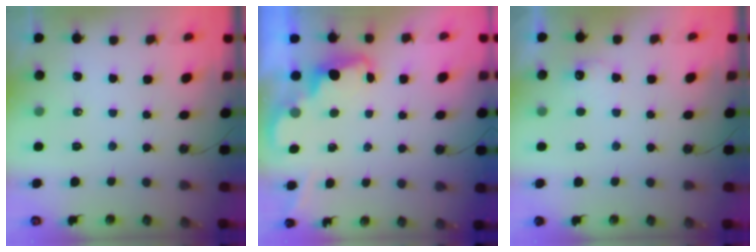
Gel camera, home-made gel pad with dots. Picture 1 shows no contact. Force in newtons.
{"total": 2.2, "press": 2.1, "slide": 0.5}
{"total": 5.8, "press": 5.7, "slide": 1.1}